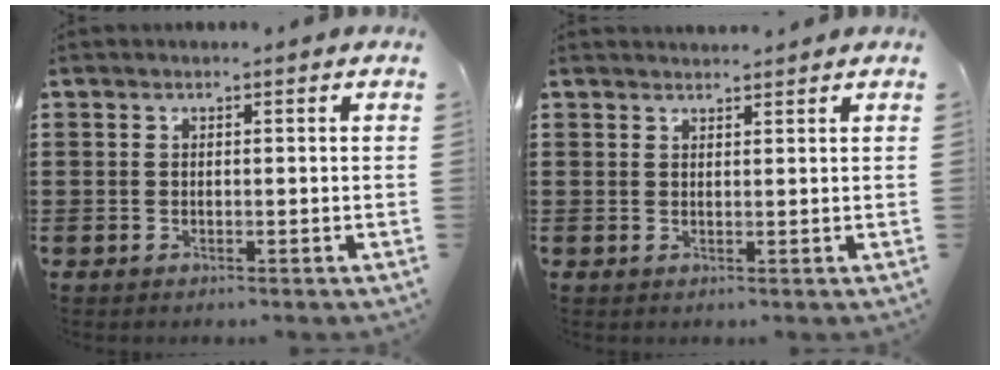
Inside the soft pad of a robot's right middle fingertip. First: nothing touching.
{"total": 1.4, "force": [1.4, 0.1, 0.0], "torque": [-0.003, 0.000, 0.027]}